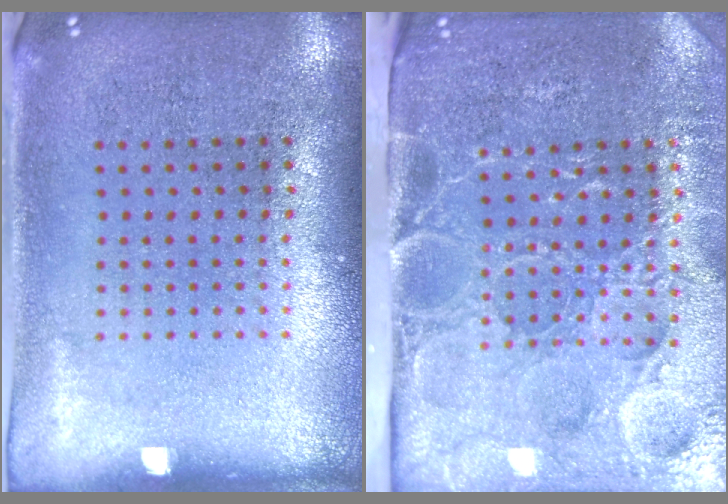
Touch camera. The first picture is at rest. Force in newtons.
{"total": 5.0, "press": 4.1, "slide": 2.8}